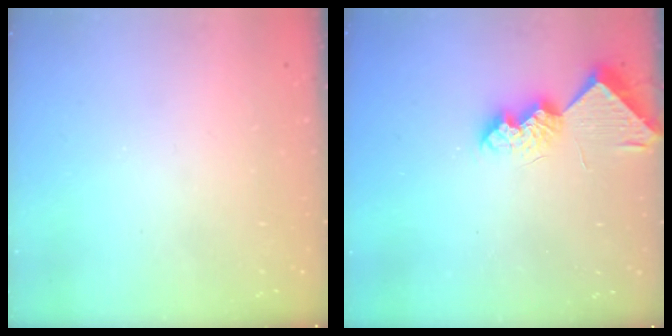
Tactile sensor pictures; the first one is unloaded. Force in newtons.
{"total": 8.6, "press": 8.6, "slide": 0.3}